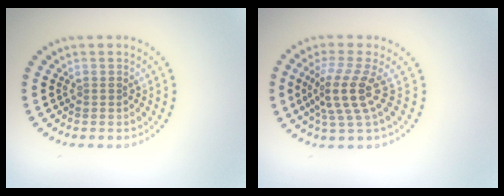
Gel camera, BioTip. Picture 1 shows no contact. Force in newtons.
{"total": 4.0, "press": 2.9, "slide": 2.7}